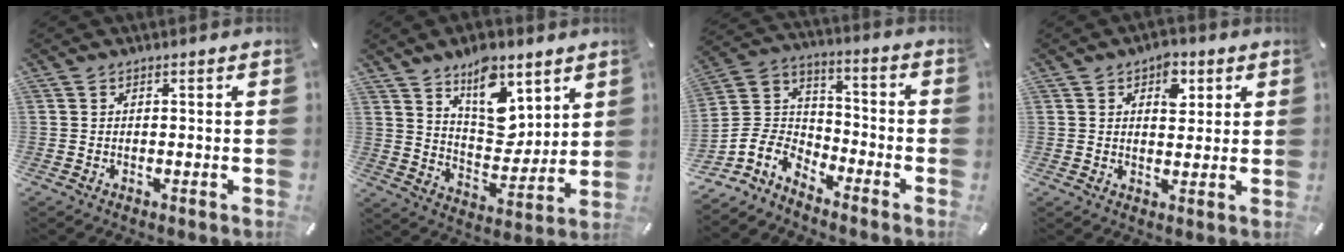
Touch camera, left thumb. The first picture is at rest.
{"total": 13.7, "force": [8.1, 8.3, 7.2], "torque": [-0.087, -0.059, 0.145]}
{"total": 9.0, "force": [-7.0, 5.5, 1.4], "torque": [-0.047, 0.020, -0.138]}
{"total": 5.5, "force": [2.5, 3.6, 3.4], "torque": [-0.027, -0.010, 0.034]}